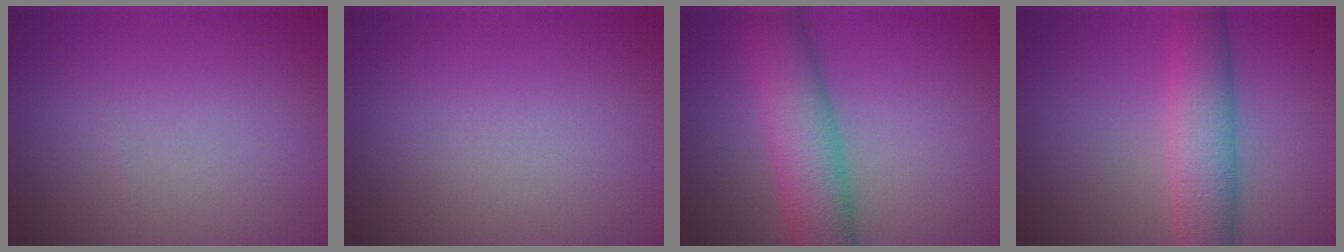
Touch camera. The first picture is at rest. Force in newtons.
{"total": 0.0}
{"total": 7.1, "press": 7.1, "slide": 0.2}
{"total": 5.7, "press": 5.7, "slide": 0.1}